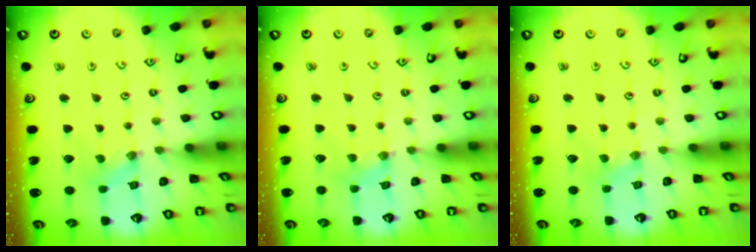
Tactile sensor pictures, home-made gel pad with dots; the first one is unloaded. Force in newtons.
{"total": 2.0, "press": 1.9, "slide": 0.3}
{"total": 0.0}